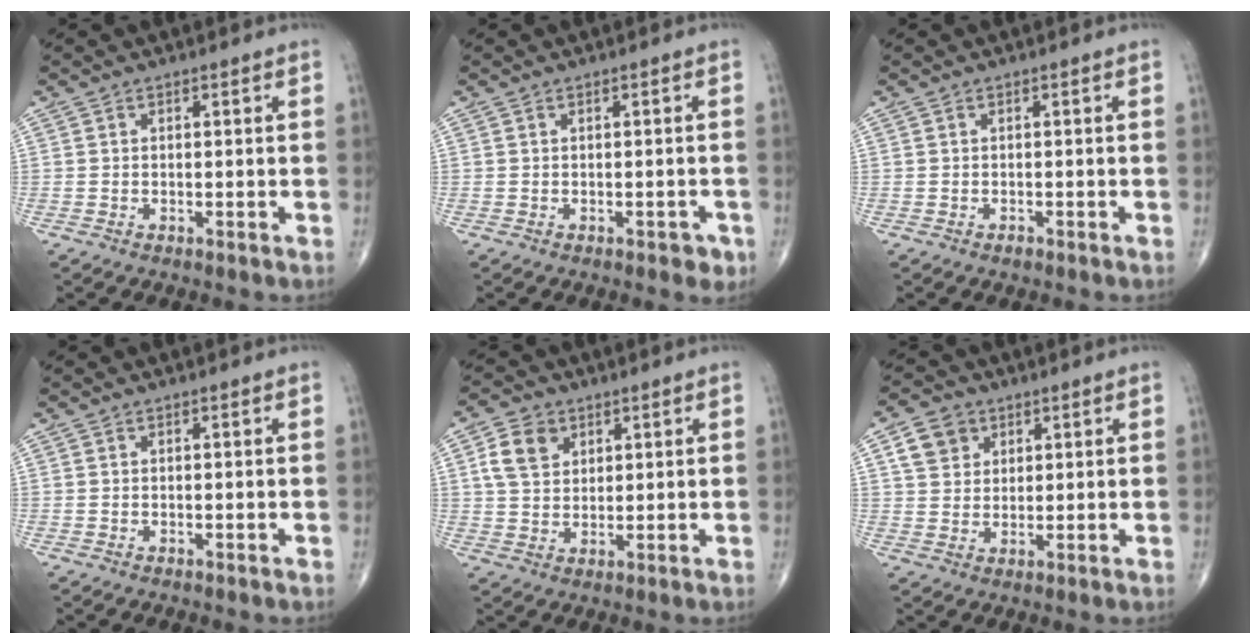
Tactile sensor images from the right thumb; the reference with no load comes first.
{"total": 2.1, "force": [-1.0, 1.2, 1.5], "torque": [-0.010, 0.005, -0.008]}
{"total": 0.6, "force": [-0.4, 0.3, 0.2], "torque": [-0.001, 0.000, -0.009]}
{"total": 0.0}
{"total": 7.0, "force": [2.8, 5.3, 3.7], "torque": [-0.053, -0.005, 0.052]}
{"total": 6.5, "force": [2.8, 5.2, 2.5], "torque": [-0.022, -0.006, 0.050]}